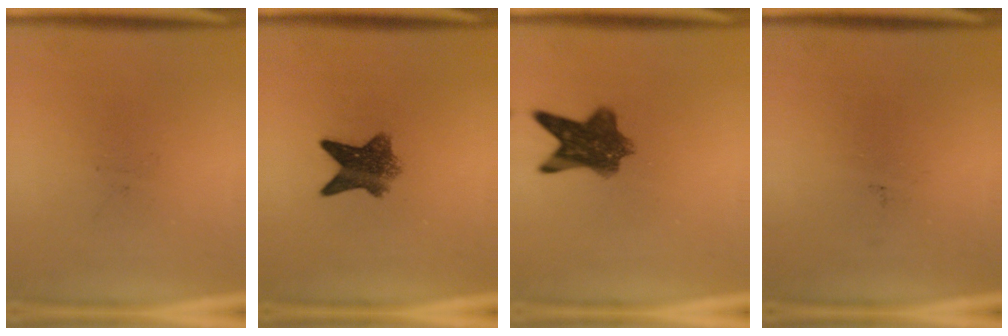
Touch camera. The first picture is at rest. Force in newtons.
{"total": 6.5}
{"total": 8.2}
{"total": 0.0}